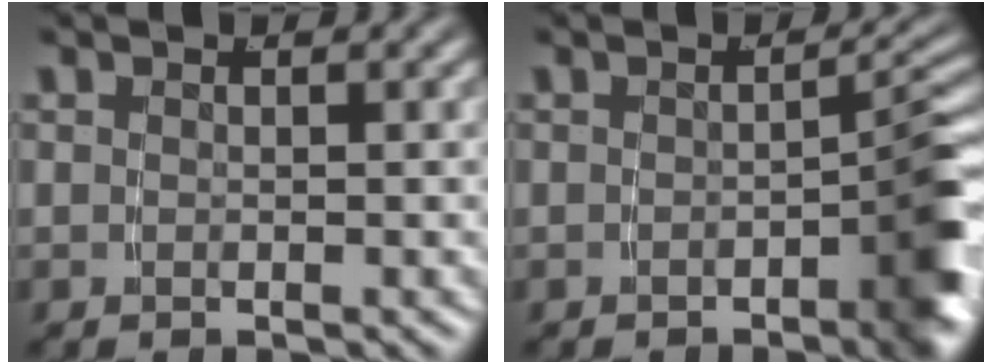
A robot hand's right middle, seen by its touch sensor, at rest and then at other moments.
{"total": 3.9, "force": [-1.7, 0.8, 3.4], "torque": [-0.039, 0.000, -0.029]}